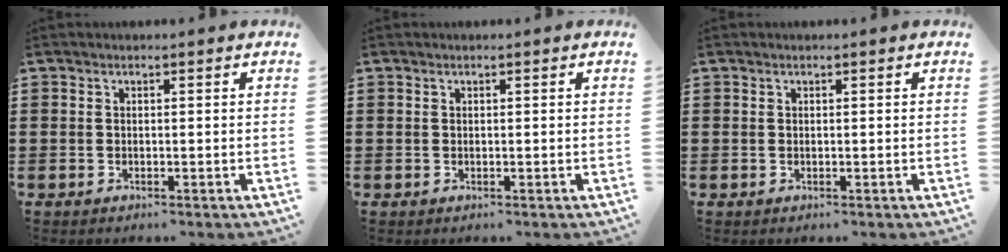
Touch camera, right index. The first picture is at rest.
{"total": 0.0}
{"total": 0.0}